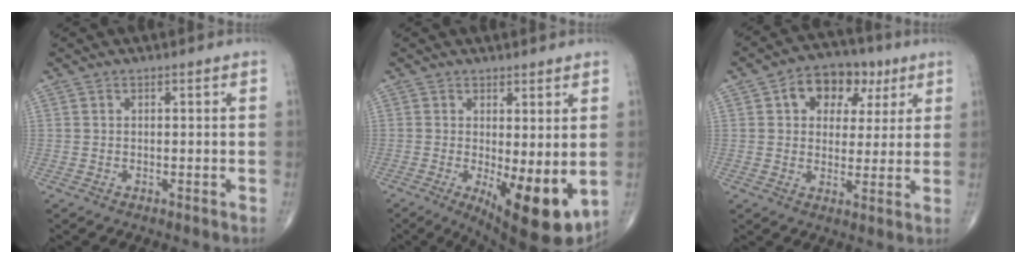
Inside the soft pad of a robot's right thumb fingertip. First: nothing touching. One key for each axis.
{"total": 11.5, "fx": -1.8, "fy": 4.0, "fz": 10.6, "tx": -0.150, "ty": -0.029, "tz": -0.014}
{"total": 11.1, "fx": 4.3, "fy": 7.9, "fz": 6.4, "tx": -0.053, "ty": 0.002, "tz": 0.062}